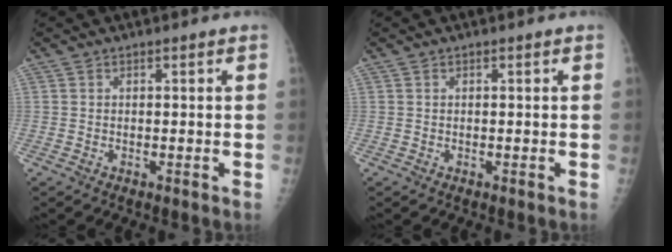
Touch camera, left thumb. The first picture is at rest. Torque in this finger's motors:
{"motor_torque": [0.02, 0.03, -0.01, 0.00, 0.00]}